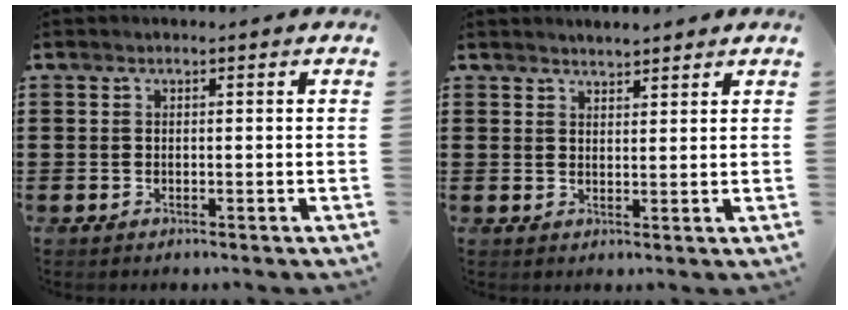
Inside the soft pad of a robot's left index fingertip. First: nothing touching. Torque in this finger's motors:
{"motor_torque": [0.06, 0.14, 0.02, 0.00]}